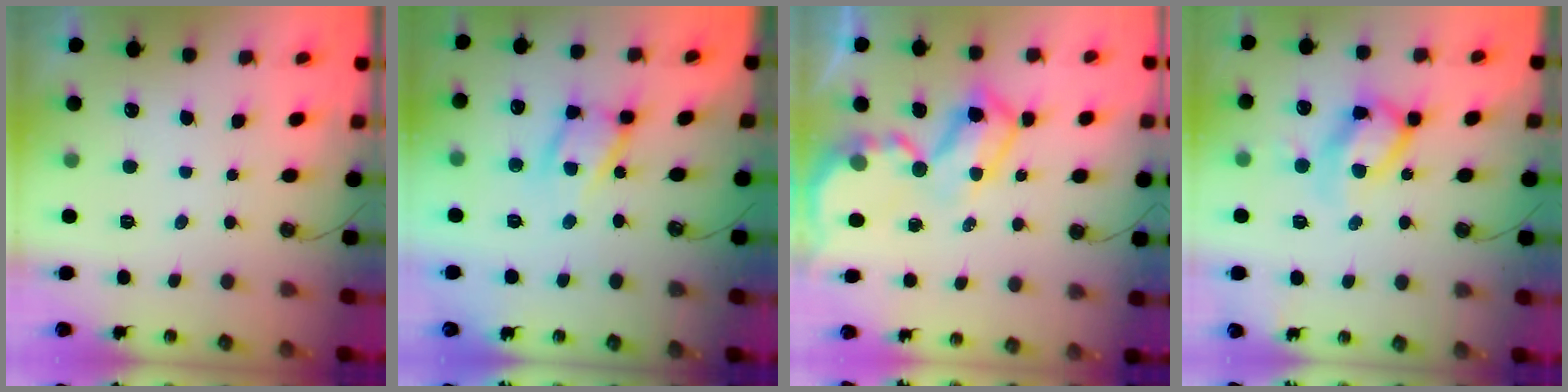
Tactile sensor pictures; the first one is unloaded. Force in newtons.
{"total": 13.7, "press": 13.7, "slide": 1.1}
{"total": 10.6, "press": 10.5, "slide": 0.9}
{"total": 14.9, "press": 14.9, "slide": 1.2}